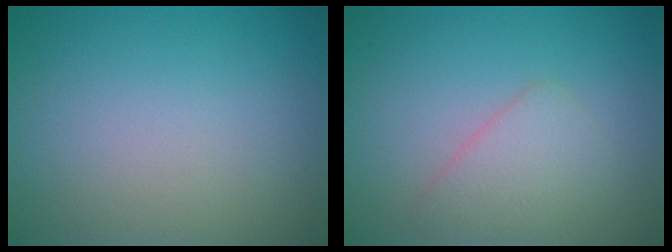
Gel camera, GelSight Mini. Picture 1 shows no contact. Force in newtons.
{"total": 2.4, "press": 2.4, "slide": 0.2}